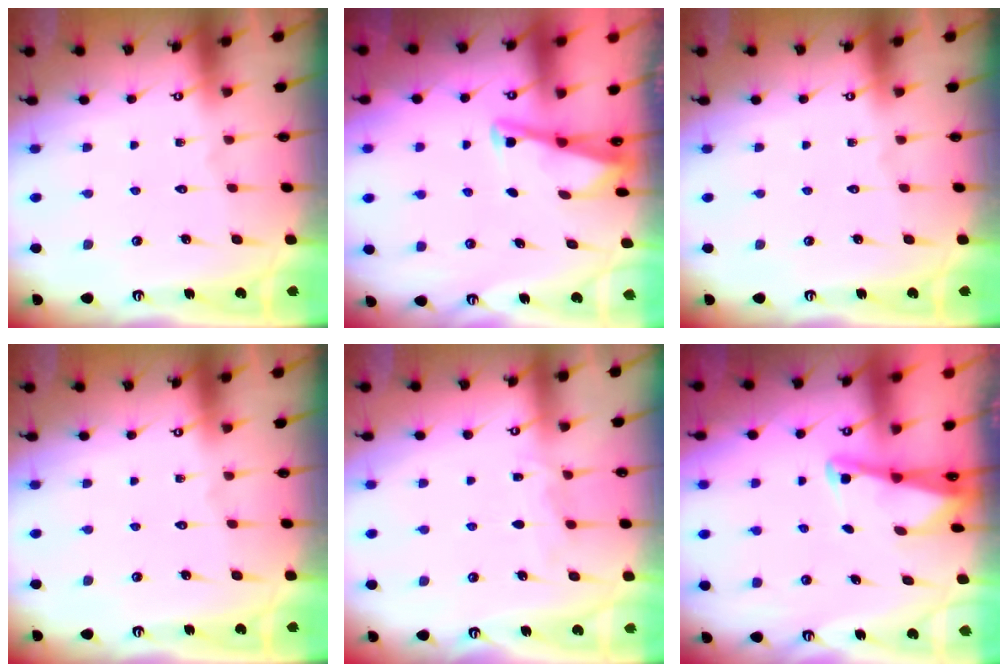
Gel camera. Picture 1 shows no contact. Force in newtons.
{"total": 2.9, "press": 2.9, "slide": 0.4}
{"total": 0.0}
{"total": 0.0}
{"total": 4.9, "press": 4.9, "slide": 0.3}
{"total": 2.3, "press": 2.3, "slide": 0.3}